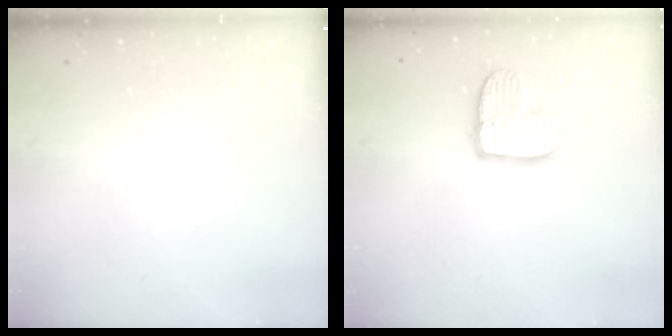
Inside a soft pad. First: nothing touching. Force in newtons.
{"total": 10.7, "press": 10.7, "slide": 0.8}